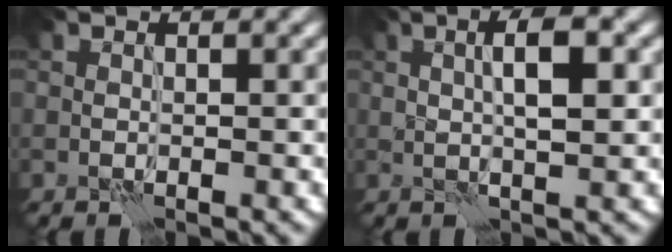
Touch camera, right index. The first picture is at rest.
{"total": 4.1, "force": [0.8, 0.8, 3.9], "torque": [-0.071, 0.008, 0.012]}